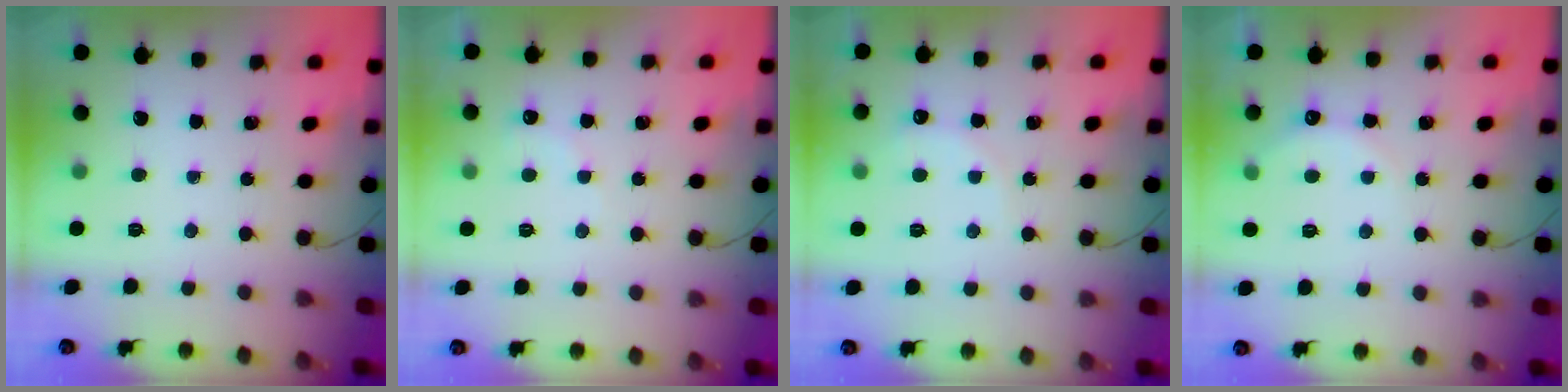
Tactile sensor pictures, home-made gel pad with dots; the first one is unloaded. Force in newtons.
{"total": 5.6, "press": 5.4, "slide": 1.4}
{"total": 5.8, "press": 5.7, "slide": 1.2}
{"total": 6.2, "press": 6.1, "slide": 1.3}